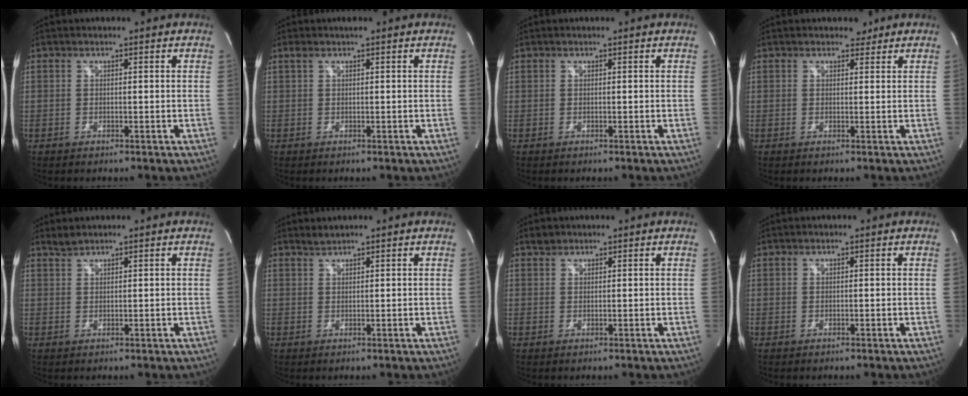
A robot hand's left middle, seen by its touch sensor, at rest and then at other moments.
{"total": 1.5, "force": [1.0, 0.1, 1.1], "torque": [-0.029, 0.021, 0.020]}
{"total": 0.0}
{"total": 1.6, "force": [1.3, 1.0, 0.2], "torque": [-0.002, 0.002, 0.013]}
{"total": 1.3, "force": [1.3, 0.0, 0.2], "torque": [-0.006, 0.006, 0.030]}
{"total": 1.1, "force": [1.1, -0.1, 0.0], "torque": [-0.004, 0.004, 0.025]}
{"total": 1.2, "force": [1.0, 0.6, 0.0], "torque": [0.000, 0.006, 0.016]}
{"total": 0.0}